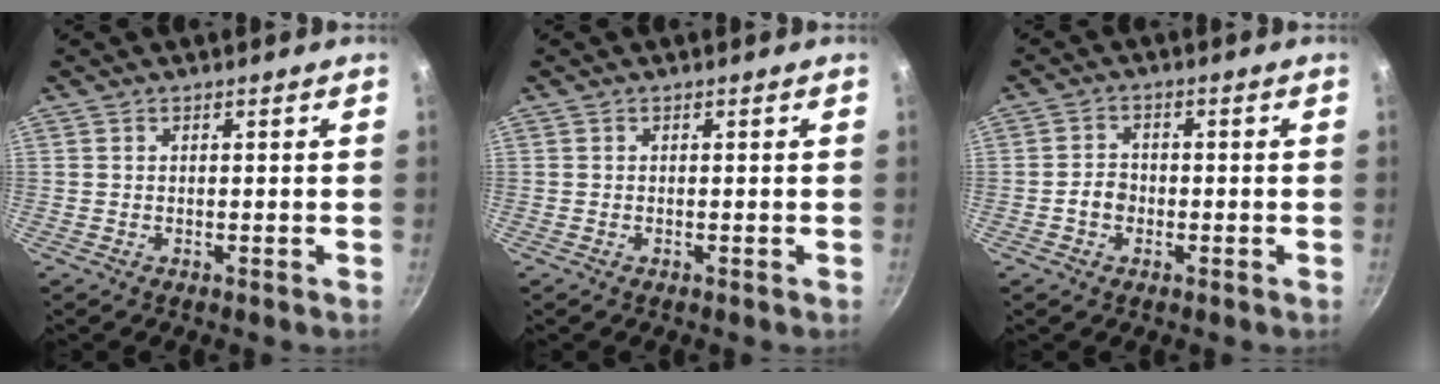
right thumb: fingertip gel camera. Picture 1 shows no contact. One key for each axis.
{"total": 0.0}
{"total": 3.3, "fx": -1.1, "fy": 2.6, "fz": 1.7, "tx": -0.015, "ty": 0.016, "tz": -0.022}